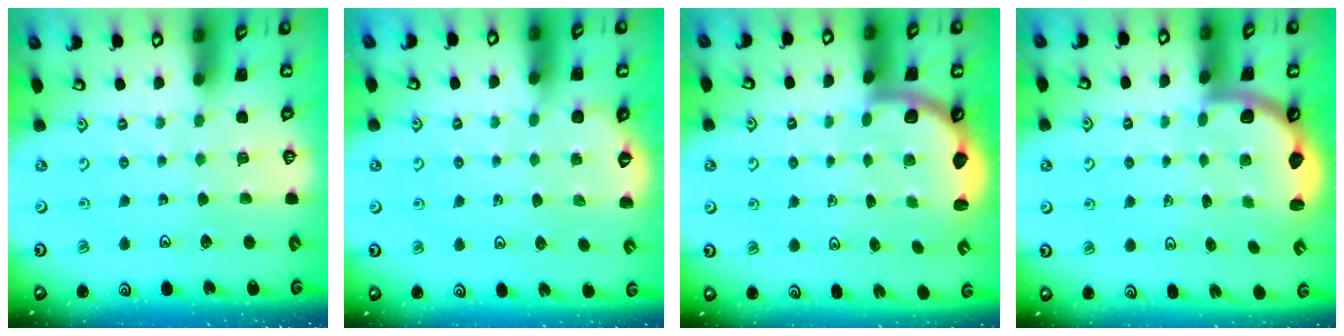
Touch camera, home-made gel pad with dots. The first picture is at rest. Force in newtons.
{"total": 2.8, "press": 2.2, "slide": 1.8}
{"total": 2.6, "press": 2.6, "slide": 0.7}
{"total": 2.6, "press": 2.5, "slide": 0.6}